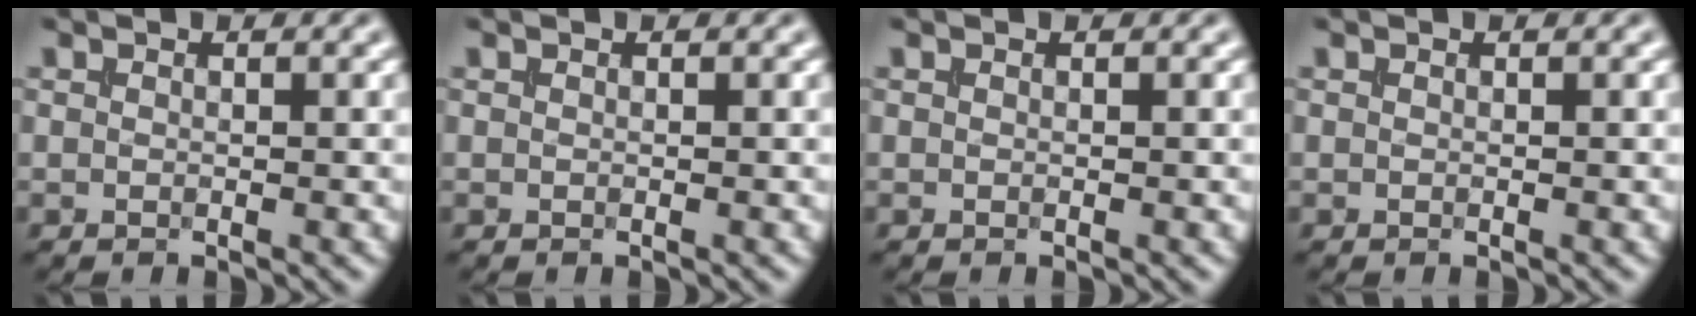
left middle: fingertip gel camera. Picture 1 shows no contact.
{"total": 0.0}
{"total": 0.0}
{"total": 0.0}